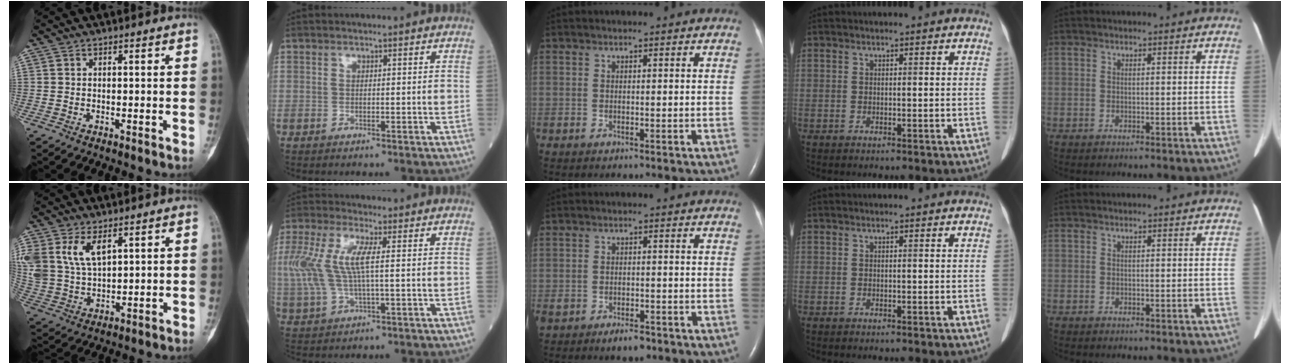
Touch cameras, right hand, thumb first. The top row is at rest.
{"thumb": {"total": 11.6, "force": [5.3, 6.7, 7.9], "torque": [-0.160, -0.010, 0.121]}, "index": {"total": 9.6, "force": [1.2, 3.0, 9.1], "torque": [-0.226, 0.015, 0.023]}, "middle": {"total": 4.4, "force": [-3.1, 2.2, 2.3], "torque": [-0.044, -0.002, -0.046]}}